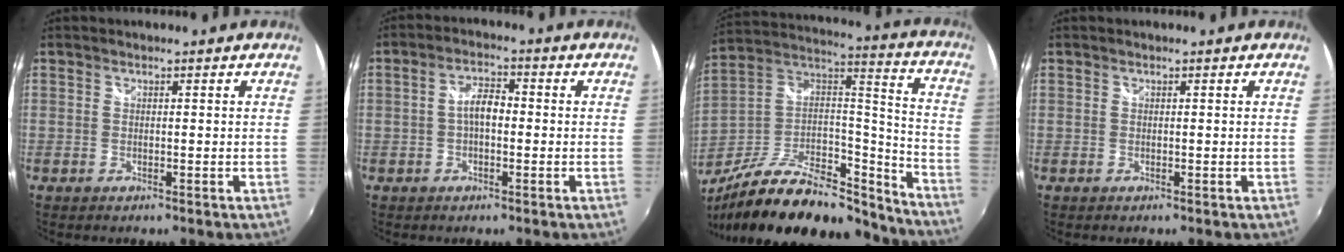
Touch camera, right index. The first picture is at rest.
{"total": 4.1, "force": [-0.5, 2.0, 3.6], "torque": [-0.067, 0.012, -0.010]}
{"total": 30.2, "force": [-22.7, 11.0, 16.5], "torque": [-0.280, 0.011, -0.351]}
{"total": 0.0}